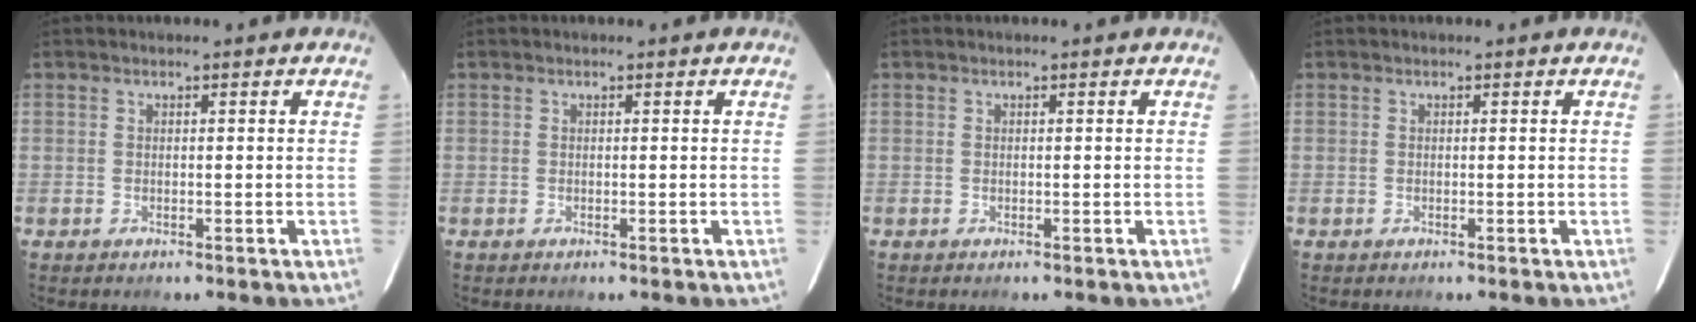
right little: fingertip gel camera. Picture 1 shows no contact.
{"total": 0.0}
{"total": 0.0}
{"total": 0.0}